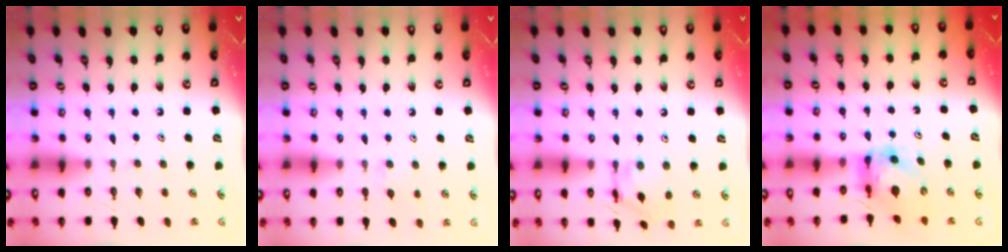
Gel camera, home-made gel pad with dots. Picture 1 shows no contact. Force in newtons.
{"total": 4.4, "press": 4.4, "slide": 0.6}
{"total": 11.2, "press": 11.2, "slide": 0.9}
{"total": 6.2, "press": 6.1, "slide": 0.8}